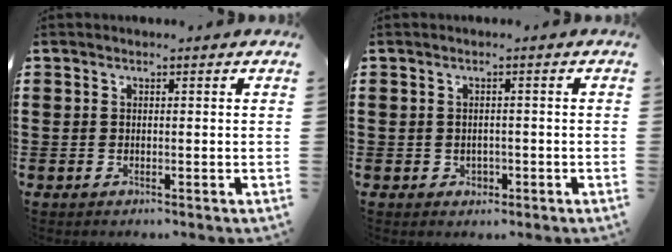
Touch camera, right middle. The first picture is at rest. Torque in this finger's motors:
{"motor_torque": [0.15, -0.19, -0.02, -0.01]}